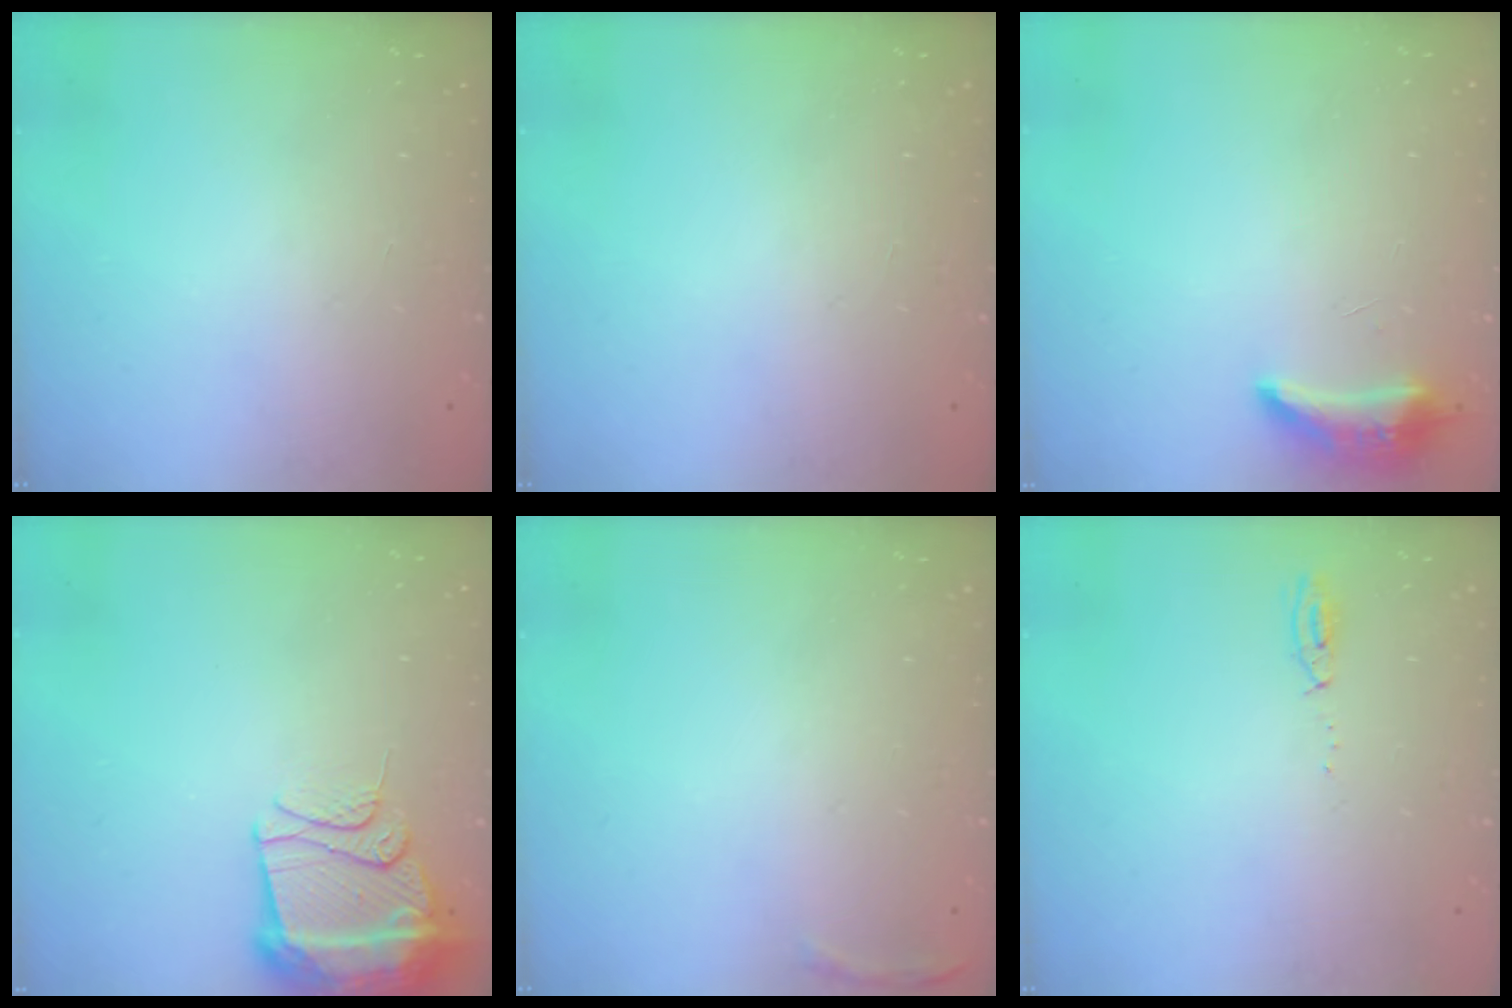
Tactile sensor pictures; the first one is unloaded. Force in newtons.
{"total": 0.9, "press": 0.0, "slide": 0.9}
{"total": 8.3, "press": 8.1, "slide": 1.5}
{"total": 13.1, "press": 13.1, "slide": 1.4}
{"total": 5.2, "press": 5.1, "slide": 1.2}
{"total": 3.4, "press": 3.3, "slide": 0.8}